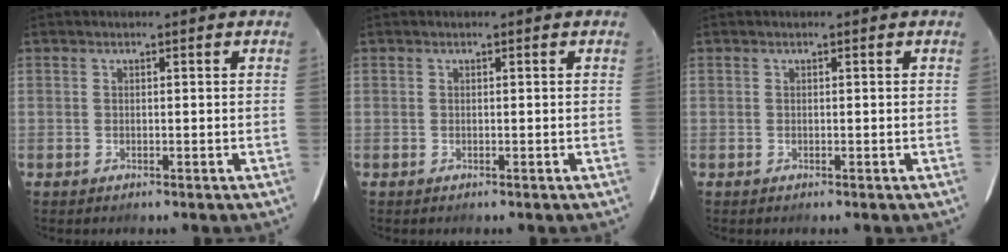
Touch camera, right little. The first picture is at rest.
{"total": 0.0}
{"total": 0.0}